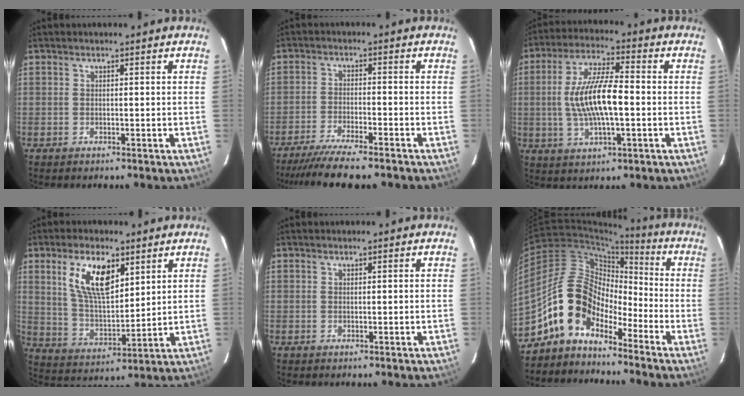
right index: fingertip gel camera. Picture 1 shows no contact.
{"total": 11.4, "force": [-9.8, 1.0, 5.7], "torque": [-0.130, -0.029, -0.162]}
{"total": 12.7, "force": [-1.0, 3.6, 12.1], "torque": [-0.237, 0.005, -0.016]}
{"total": 12.7, "force": [6.0, 5.7, 9.6], "torque": [-0.177, 0.009, 0.122]}
{"total": 0.0}
{"total": 11.1, "force": [-7.6, 6.4, 4.9], "torque": [-0.086, 0.034, -0.152]}